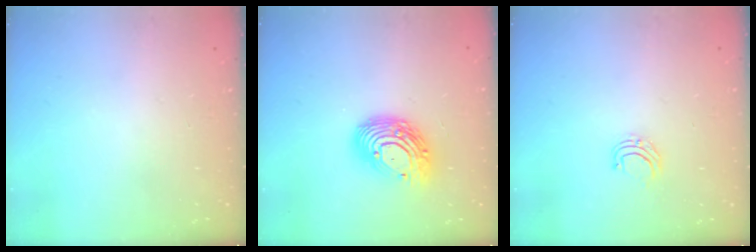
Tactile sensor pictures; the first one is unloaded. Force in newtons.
{"total": 13.7, "press": 13.7, "slide": 0.9}
{"total": 4.8, "press": 4.8, "slide": 0.3}